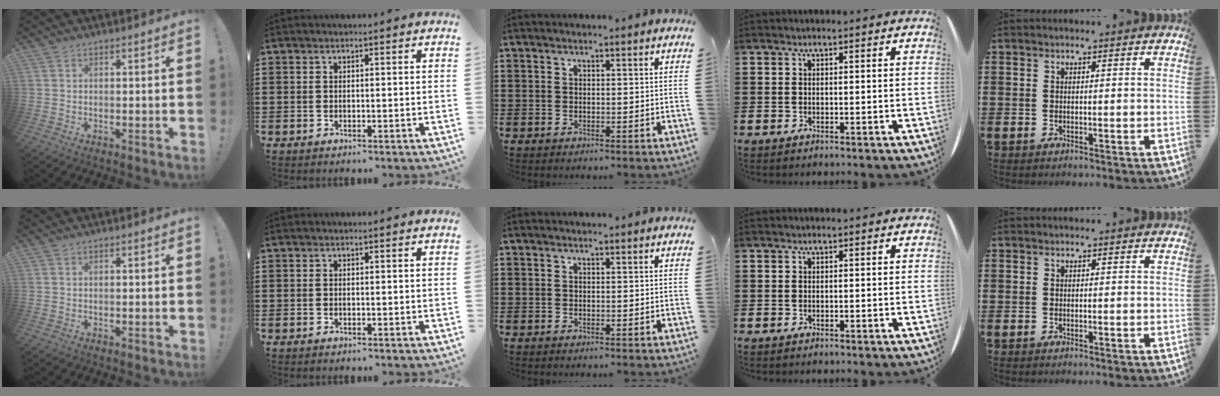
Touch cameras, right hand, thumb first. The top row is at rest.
{}